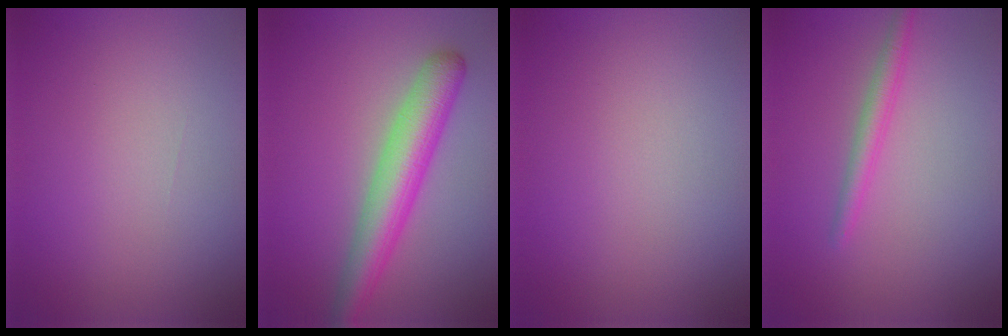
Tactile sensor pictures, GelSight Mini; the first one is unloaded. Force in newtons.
{"total": 5.5, "press": 5.5, "slide": 0.1}
{"total": 0.0}
{"total": 1.8, "press": 1.8, "slide": 0.1}